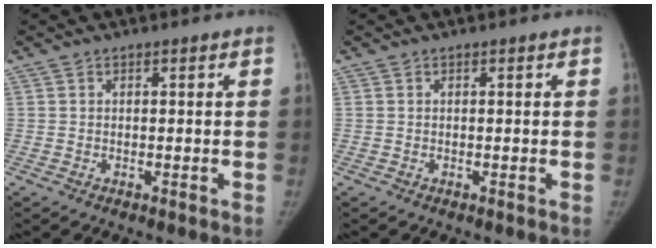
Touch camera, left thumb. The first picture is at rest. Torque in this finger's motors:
{"motor_torque": [0.08, -0.06, 0.18, -0.06, 0.02]}